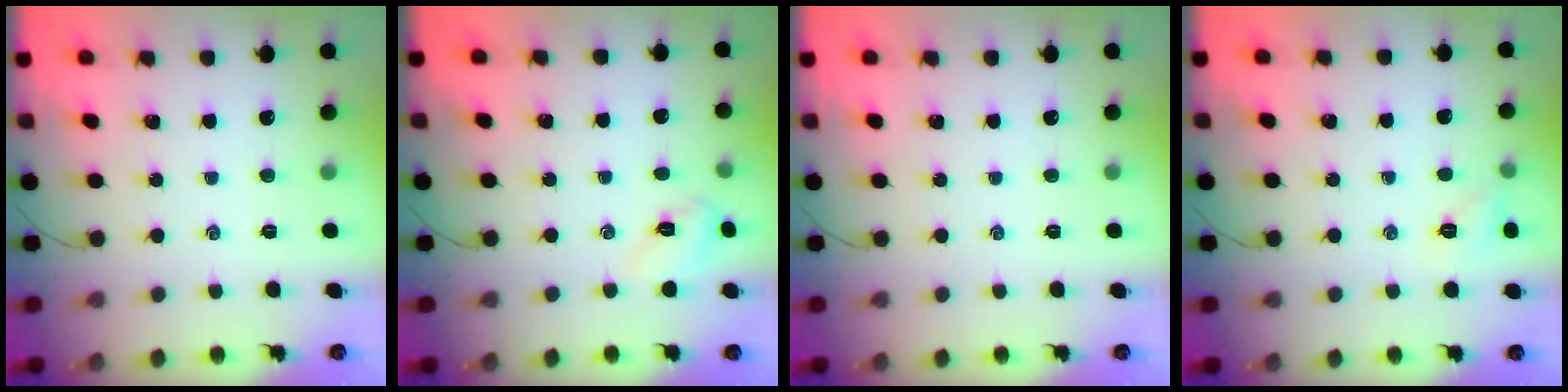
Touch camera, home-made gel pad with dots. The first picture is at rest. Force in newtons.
{"total": 3.4, "press": 3.3, "slide": 0.9}
{"total": 0.0}
{"total": 5.6, "press": 5.4, "slide": 1.5}